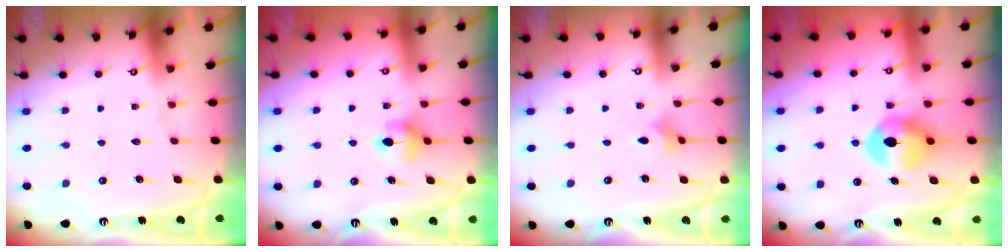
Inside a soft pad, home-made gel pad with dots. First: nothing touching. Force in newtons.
{"total": 5.7, "press": 5.6, "slide": 0.9}
{"total": 1.9, "press": 1.8, "slide": 0.5}
{"total": 10.6, "press": 10.6, "slide": 0.9}